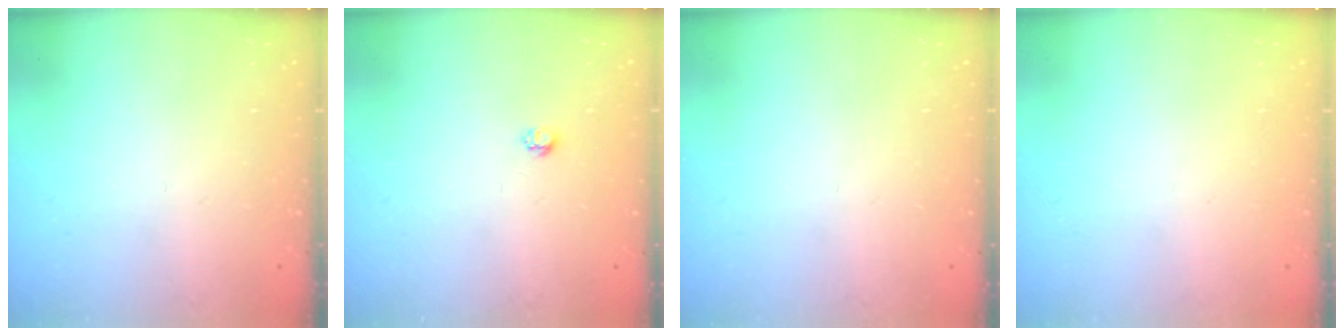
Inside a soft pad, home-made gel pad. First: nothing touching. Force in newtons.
{"total": 2.7, "press": 2.7, "slide": 0.4}
{"total": 0.0}
{"total": 0.0}